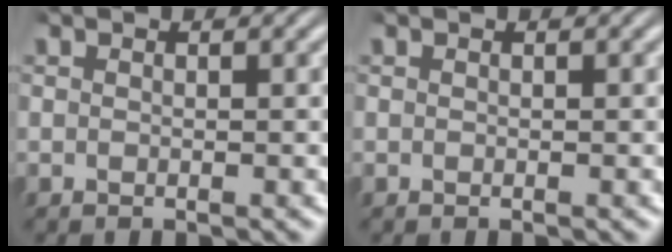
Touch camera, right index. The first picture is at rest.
{"total": 0.0}